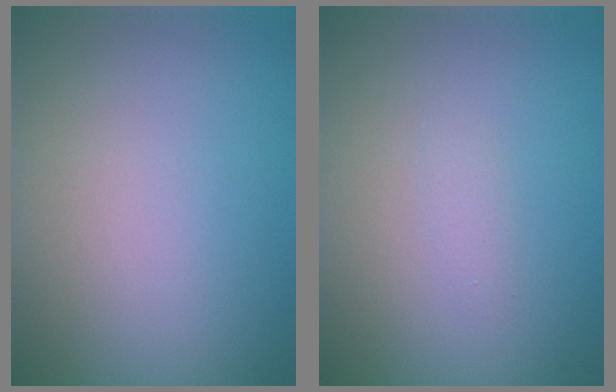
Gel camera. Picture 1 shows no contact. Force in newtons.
{"total": 0.8, "press": 0.8, "slide": 0.0}